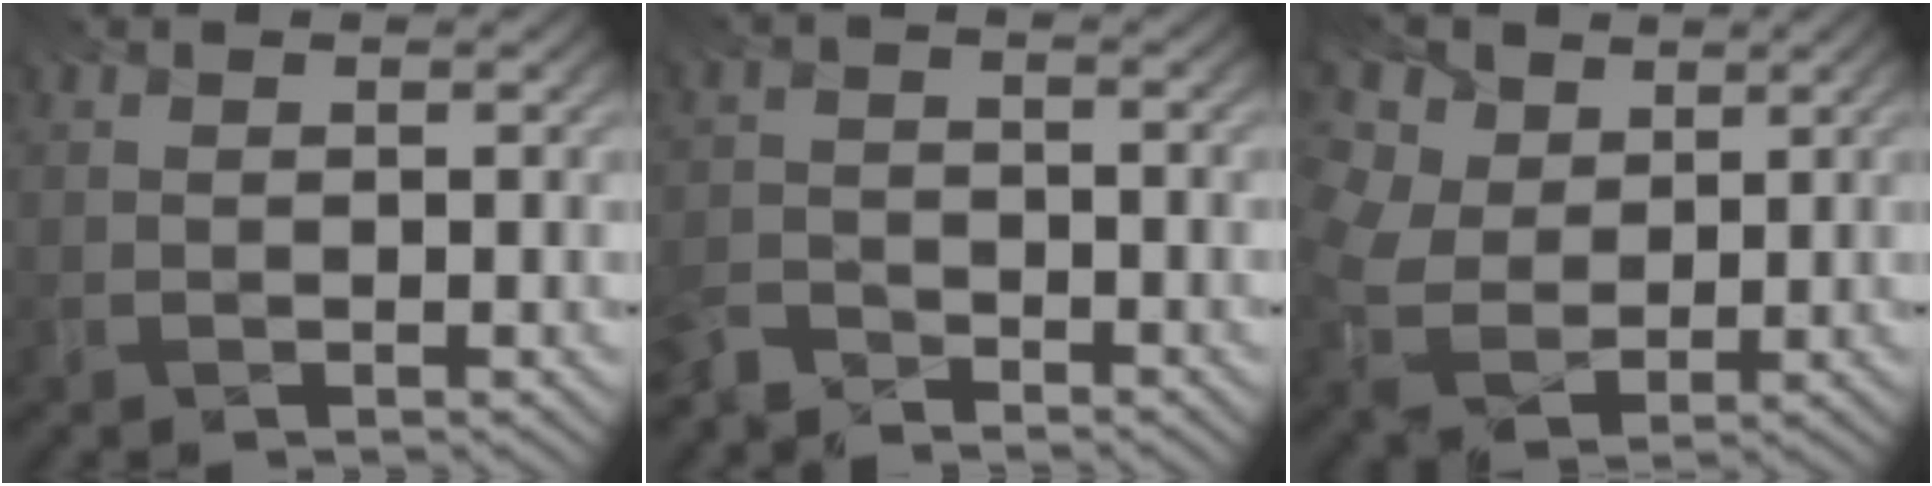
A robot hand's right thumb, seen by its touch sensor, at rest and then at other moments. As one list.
[{"total": 5.0, "force": [-4.9, 0.4, -1.1], "torque": [0.003, -0.020, -0.083]}, {"total": 6.3, "force": [2.3, 4.9, 3.2], "torque": [-0.146, 0.009, 0.059]}]